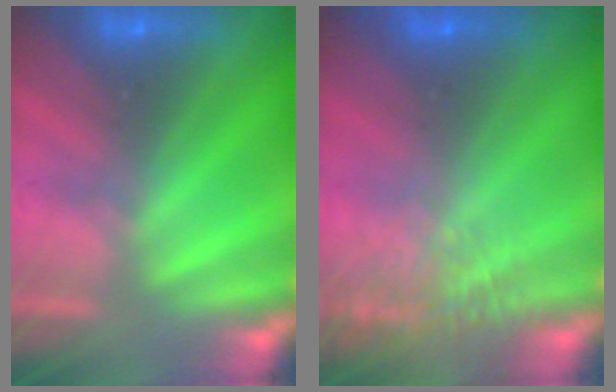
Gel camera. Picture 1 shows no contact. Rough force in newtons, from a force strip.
{"total": 6.1}